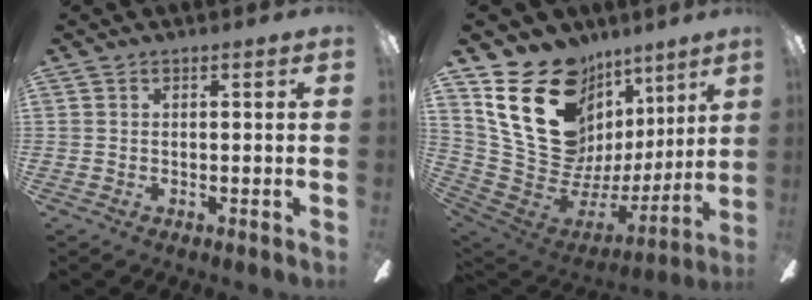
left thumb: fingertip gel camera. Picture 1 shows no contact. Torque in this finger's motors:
{"motor_torque": [1.37, 1.89, 1.46, -1.31, 0.40]}